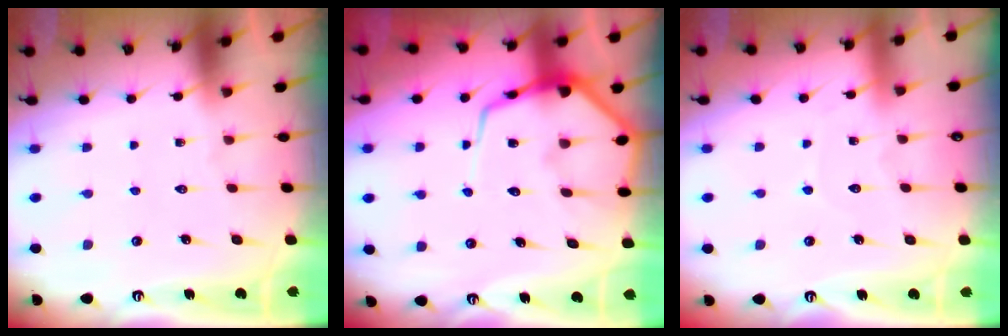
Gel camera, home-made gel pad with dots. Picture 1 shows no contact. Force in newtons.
{"total": 11.3, "press": 11.2, "slide": 1.2}
{"total": 3.5, "press": 3.5, "slide": 0.4}